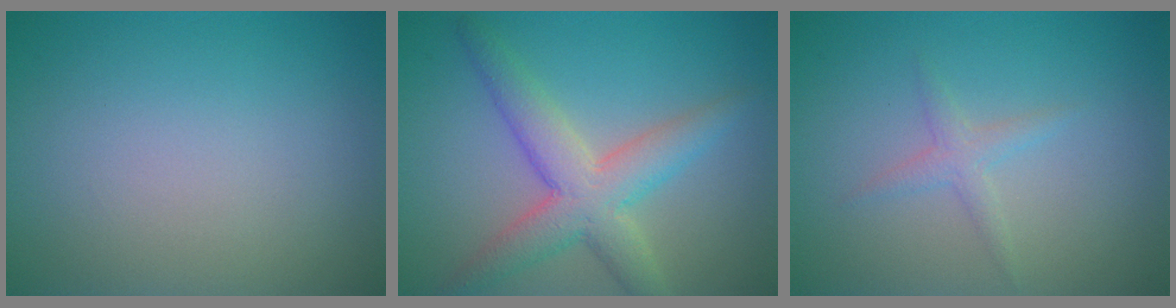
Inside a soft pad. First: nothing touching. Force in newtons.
{"total": 4.2, "press": 4.2, "slide": 0.4}
{"total": 1.4, "press": 1.4, "slide": 0.1}